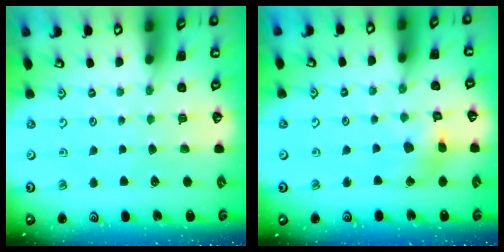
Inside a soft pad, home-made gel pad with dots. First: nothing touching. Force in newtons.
{"total": 6.8, "press": 6.8, "slide": 0.7}